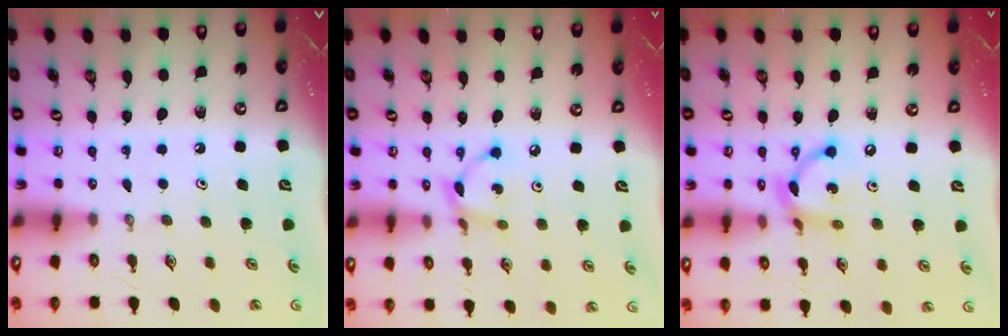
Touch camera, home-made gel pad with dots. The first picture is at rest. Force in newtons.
{"total": 4.9, "press": 4.9, "slide": 0.1}
{"total": 11.0, "press": 11.0, "slide": 0.6}